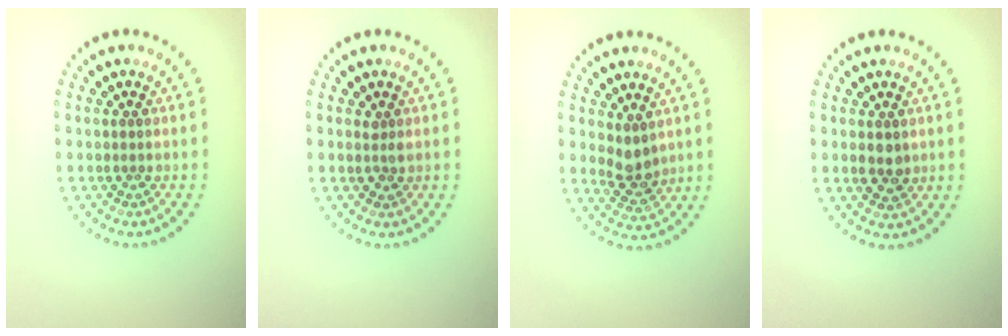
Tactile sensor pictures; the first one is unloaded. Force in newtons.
{"total": 0.7, "press": 0.6, "slide": 0.2}
{"total": 2.6, "press": 2.4, "slide": 1.2}
{"total": 1.8, "press": 1.8, "slide": 0.2}